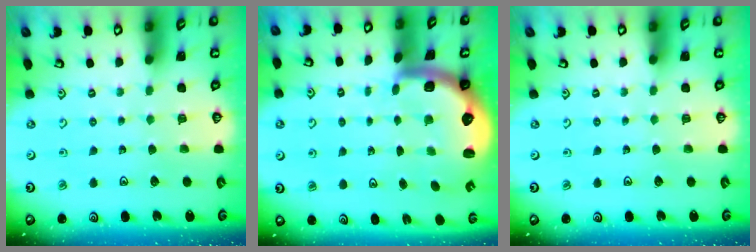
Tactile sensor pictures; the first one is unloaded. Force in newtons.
{"total": 2.8, "press": 2.5, "slide": 1.4}
{"total": 0.0}